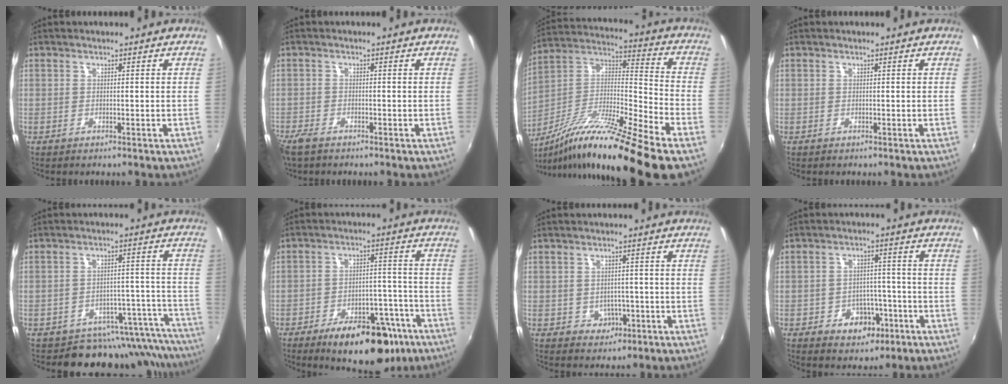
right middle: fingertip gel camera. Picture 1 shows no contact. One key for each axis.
{"total": 3.9, "fx": -3.1, "fy": 1.6, "fz": 1.8, "tx": -0.050, "ty": -0.013, "tz": -0.064}
{"total": 20.6, "fx": -13.4, "fy": -0.2, "fz": 15.6, "tx": -0.264, "ty": -0.032, "tz": -0.241}
{"total": 0.0}
{"total": 15.8, "fx": -14.7, "fy": 5.6, "fz": 1.8, "tx": 0.002, "ty": 0.056, "tz": -0.182}
{"total": 17.0, "fx": -11.1, "fy": 7.9, "fz": 10.1, "tx": -0.150, "ty": 0.011, "tz": -0.143}
{"total": 3.4, "fx": -1.0, "fy": 3.1, "fz": 0.9, "tx": -0.022, "ty": 0.004, "tz": -0.003}
{"total": 7.0, "fx": -3.5, "fy": 5.2, "fz": 3.0, "tx": -0.059, "ty": 0.014, "tz": -0.034}